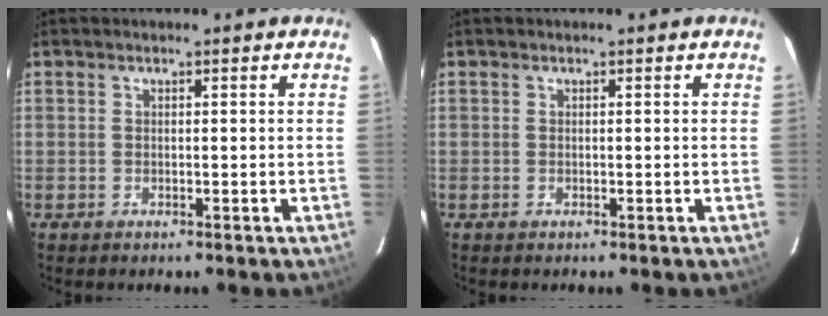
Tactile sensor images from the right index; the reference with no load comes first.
{"total": 0.0}